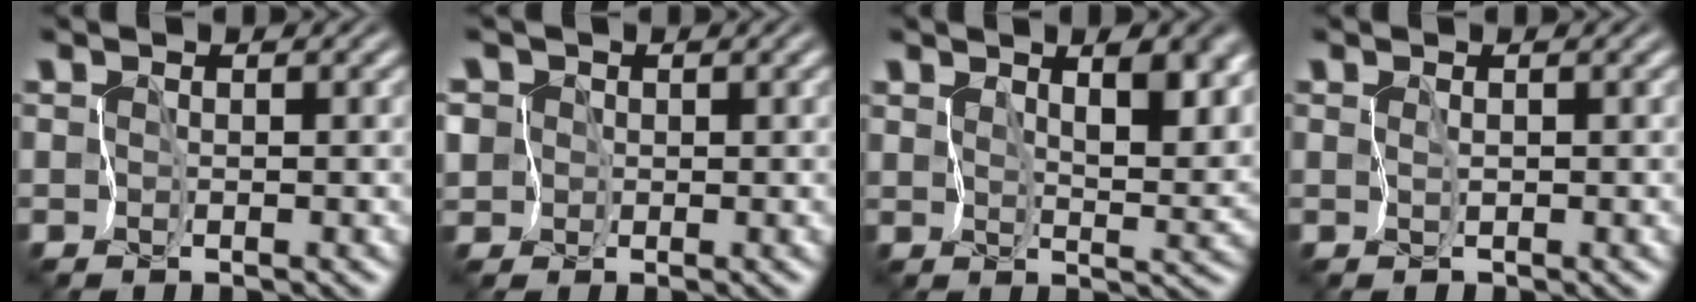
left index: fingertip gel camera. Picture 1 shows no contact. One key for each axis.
{"total": 2.7, "fx": 0.9, "fy": 2.5, "fz": 0.5, "tx": -0.021, "ty": 0.013, "tz": 0.010}
{"total": 5.8, "fx": 2.8, "fy": 2.6, "fz": 4.3, "tx": -0.060, "ty": -0.011, "tz": 0.045}
{"total": 0.0}